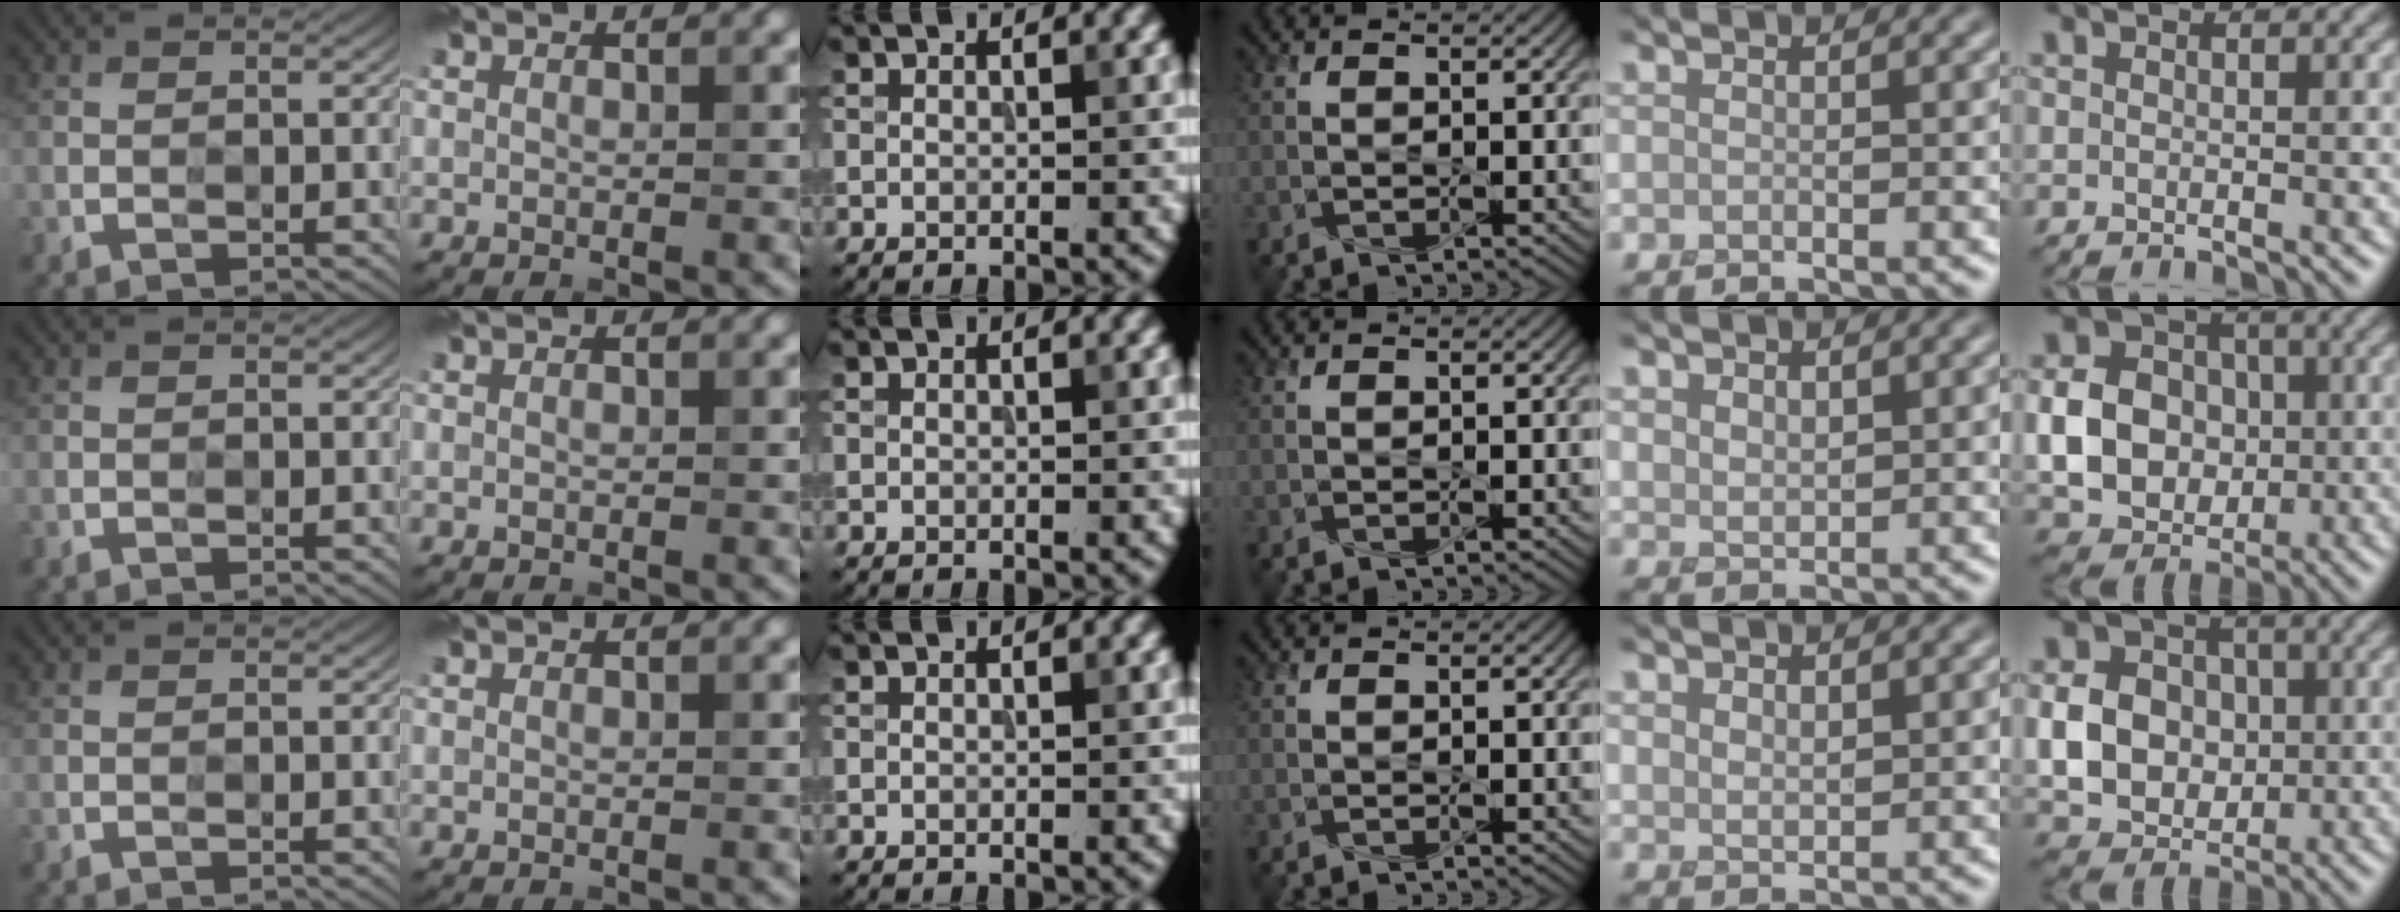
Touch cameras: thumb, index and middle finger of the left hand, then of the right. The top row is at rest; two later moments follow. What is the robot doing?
{"motion": "press", "object": "gel pad"}